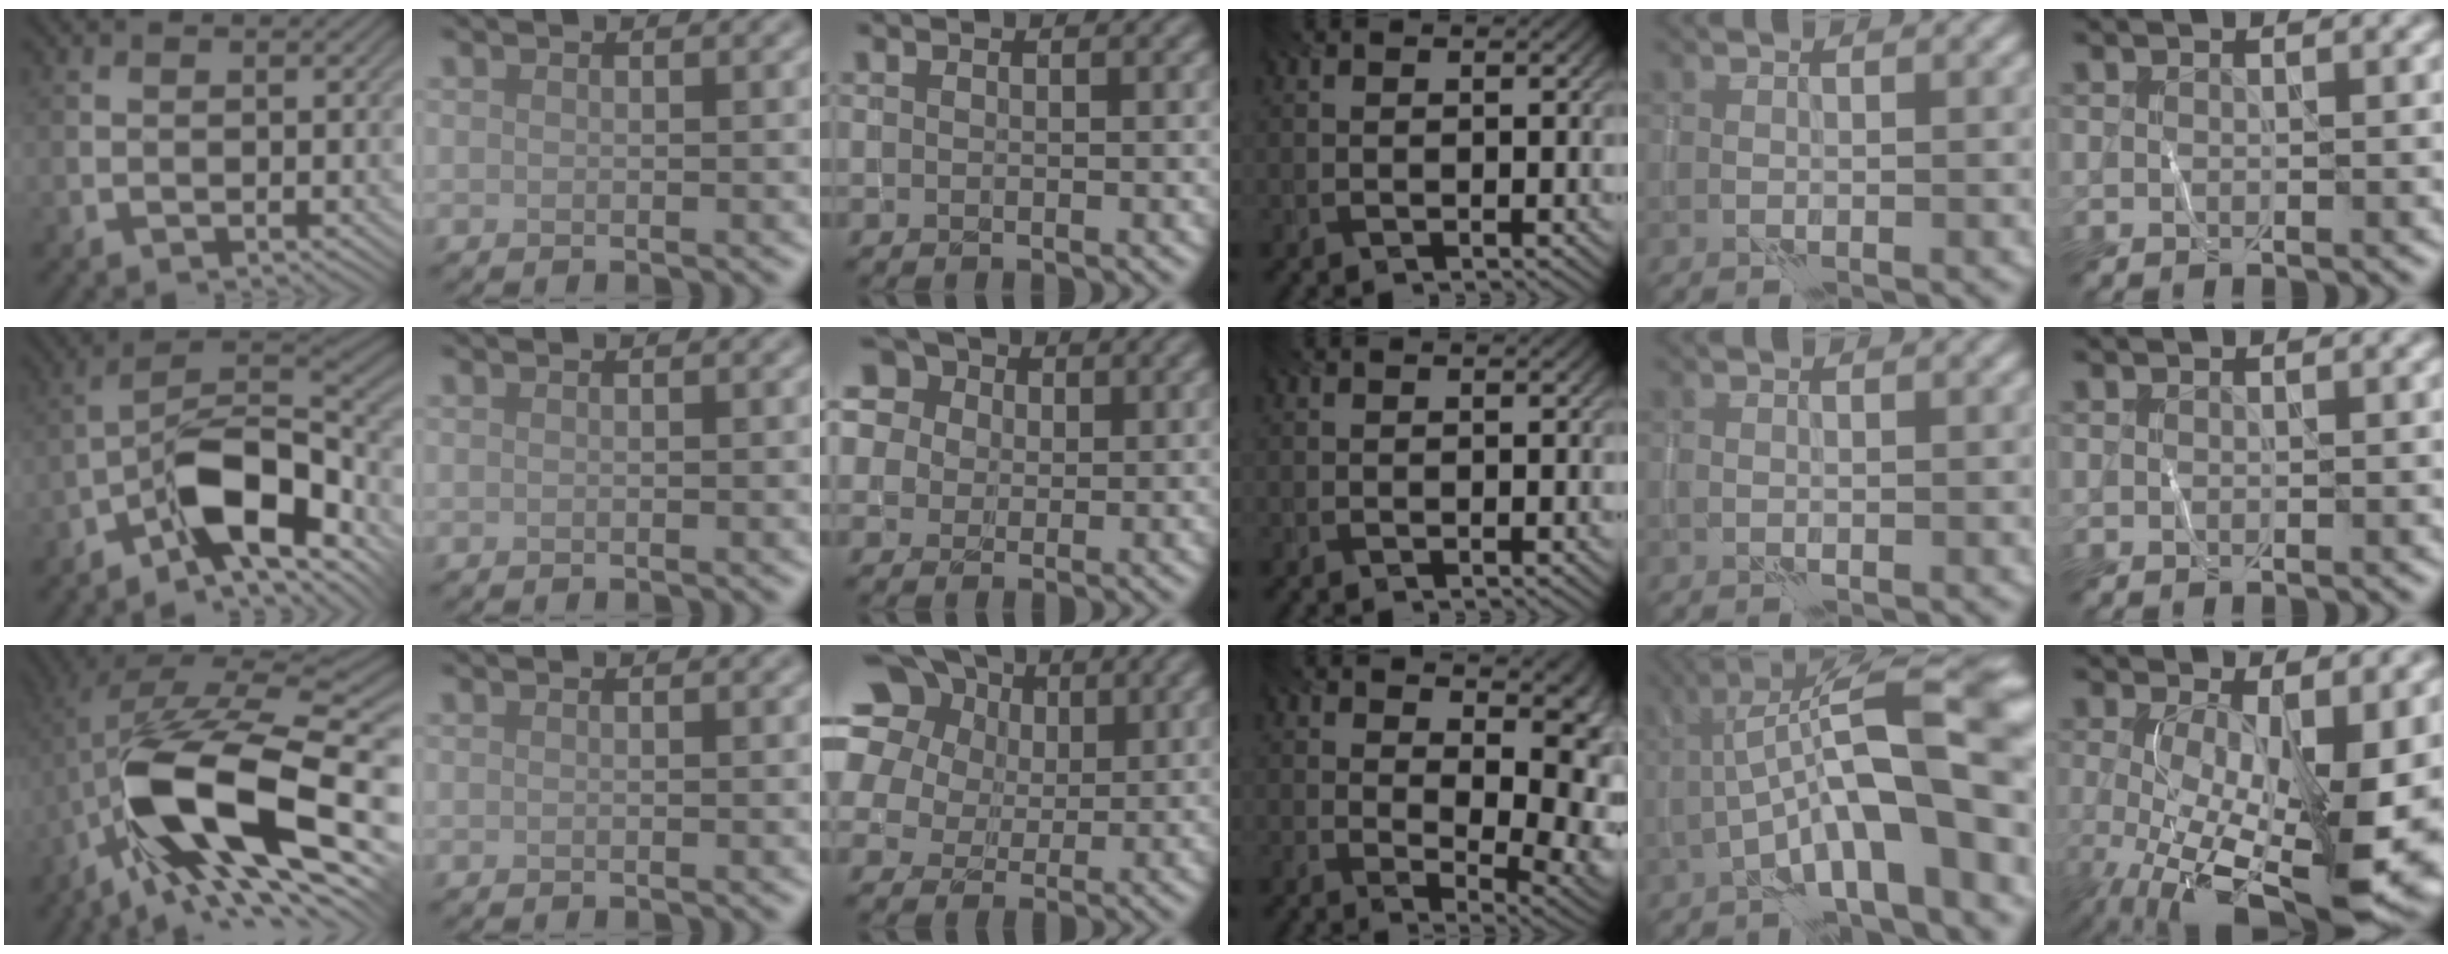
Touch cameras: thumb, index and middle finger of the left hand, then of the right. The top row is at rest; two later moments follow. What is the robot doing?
{"motion": "wrap", "object": "thread"}